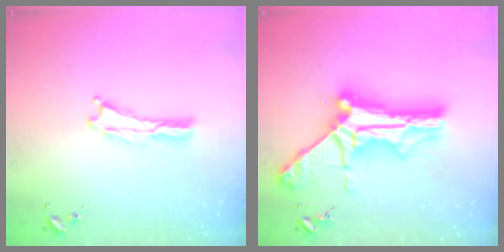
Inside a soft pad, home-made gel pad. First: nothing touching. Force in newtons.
{"total": 12.1, "press": 12.0, "slide": 1.1}